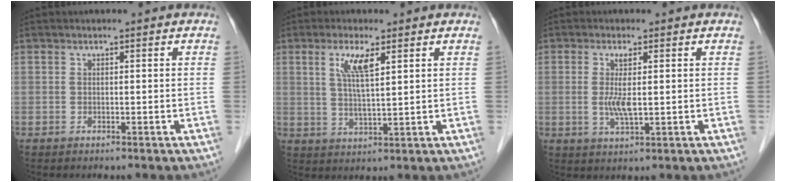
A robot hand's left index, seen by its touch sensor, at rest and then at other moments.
{"total": 5.4, "force": [2.3, 0.6, 4.9], "torque": [-0.099, 0.000, 0.046]}
{"total": 4.1, "force": [0.1, 0.5, 4.1], "torque": [-0.089, -0.008, 0.004]}